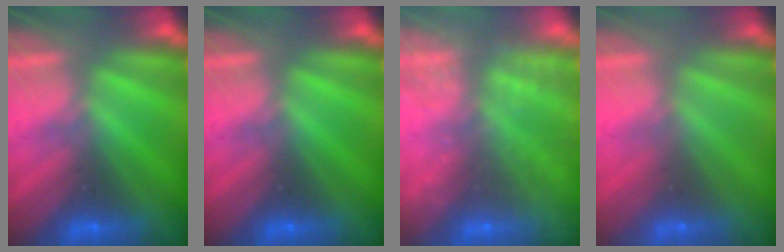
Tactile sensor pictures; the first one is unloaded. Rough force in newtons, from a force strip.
{"total": 0.0}
{"total": 9.1}
{"total": 2.9}